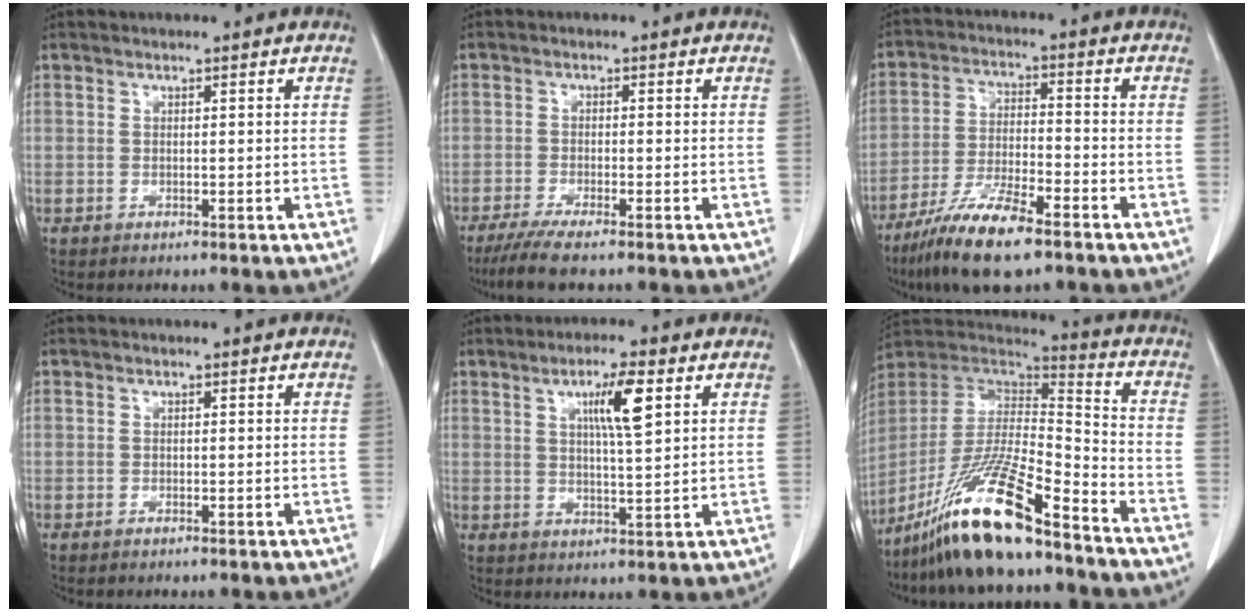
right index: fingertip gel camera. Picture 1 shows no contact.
{"total": 6.1, "force": [-4.7, 0.2, 3.8], "torque": [-0.065, -0.015, -0.079]}
{"total": 11.5, "force": [-8.0, 1.9, 8.0], "torque": [-0.158, -0.025, -0.145]}
{"total": 0.0}
{"total": 6.7, "force": [2.7, 0.4, 6.1], "torque": [-0.106, 0.001, 0.045]}
{"total": 18.9, "force": [-13.9, 2.0, 12.7], "torque": [-0.268, -0.024, -0.258]}